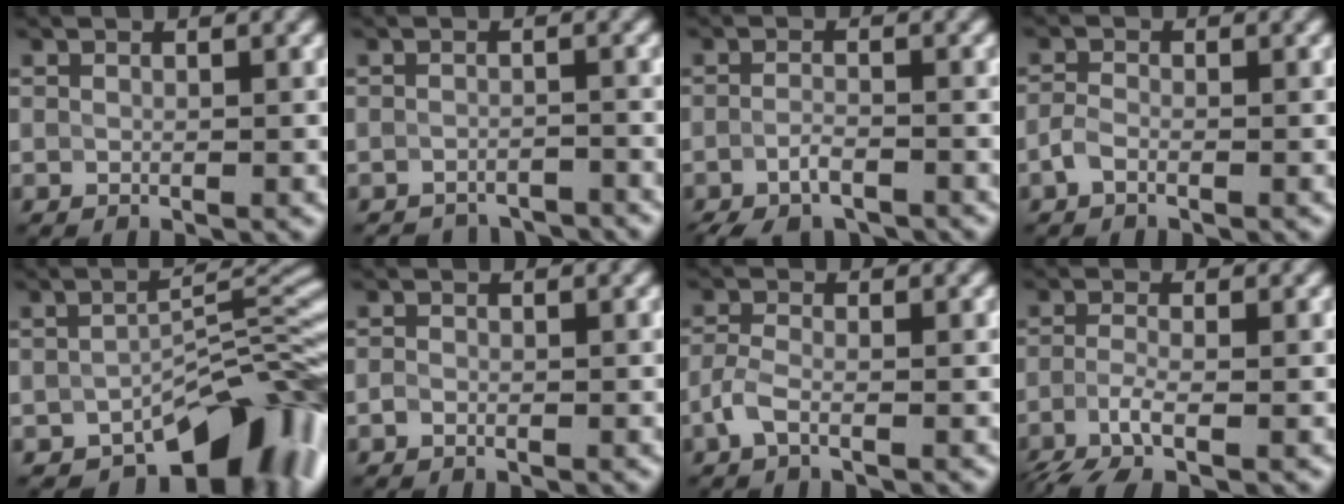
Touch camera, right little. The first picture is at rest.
{"total": 3.5, "force": [-3.5, 0.6, 0.4], "torque": [0.001, -0.006, -0.050]}
{"total": 3.4, "force": [-2.4, 1.2, 2.0], "torque": [-0.040, -0.006, -0.047]}
{"total": 1.3, "force": [-0.8, 0.6, 0.8], "torque": [-0.021, 0.001, -0.022]}
{"total": 10.8, "force": [-6.5, 4.6, 7.4], "torque": [-0.080, -0.002, -0.112]}
{"total": 0.6, "force": [-0.4, 0.3, 0.2], "torque": [-0.004, -0.002, -0.009]}
{"total": 1.8, "force": [-1.0, 0.6, 1.4], "torque": [-0.032, 0.001, -0.026]}
{"total": 3.5, "force": [-1.8, 1.0, 2.9], "torque": [-0.066, -0.011, -0.043]}